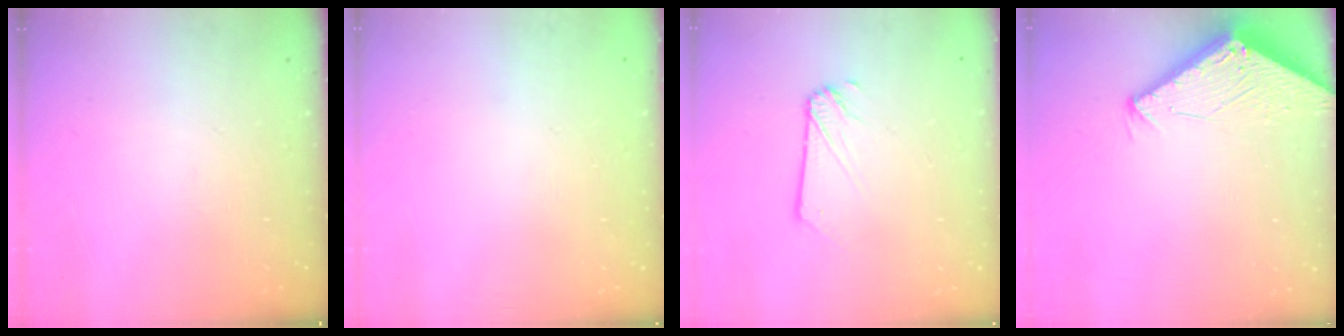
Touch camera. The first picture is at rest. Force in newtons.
{"total": 0.0}
{"total": 1.9, "press": 1.9, "slide": 0.3}
{"total": 2.8, "press": 2.8, "slide": 0.2}